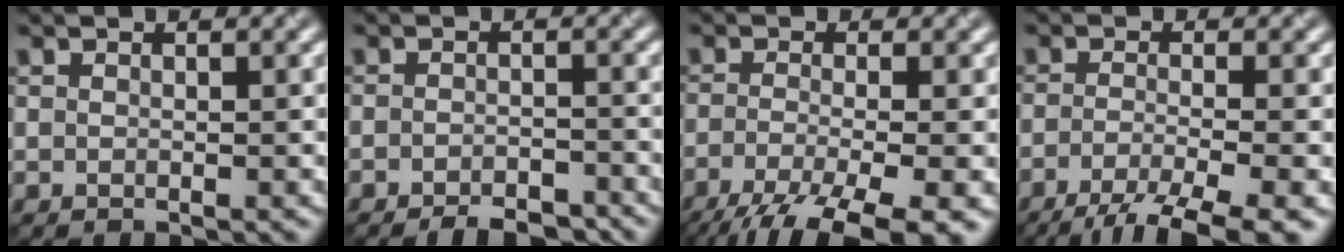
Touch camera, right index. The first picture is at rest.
{"total": 4.0, "force": [-3.5, 1.0, 1.7], "torque": [-0.021, -0.003, -0.053]}
{"total": 9.5, "force": [-5.9, 2.5, 7.1], "torque": [-0.119, -0.027, -0.098]}
{"total": 6.8, "force": [-4.3, 1.4, 5.1], "torque": [-0.076, -0.009, -0.080]}